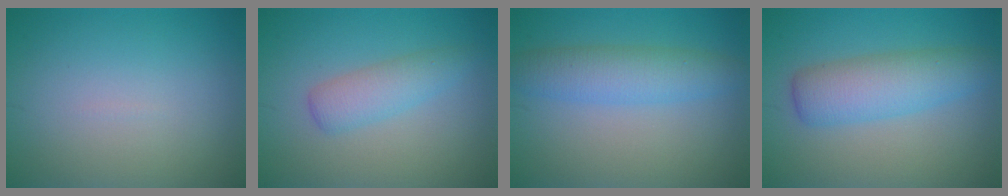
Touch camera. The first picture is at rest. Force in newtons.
{"total": 2.8, "press": 2.8, "slide": 0.0}
{"total": 4.1, "press": 4.1, "slide": 0.2}
{"total": 4.9, "press": 4.9, "slide": 0.1}